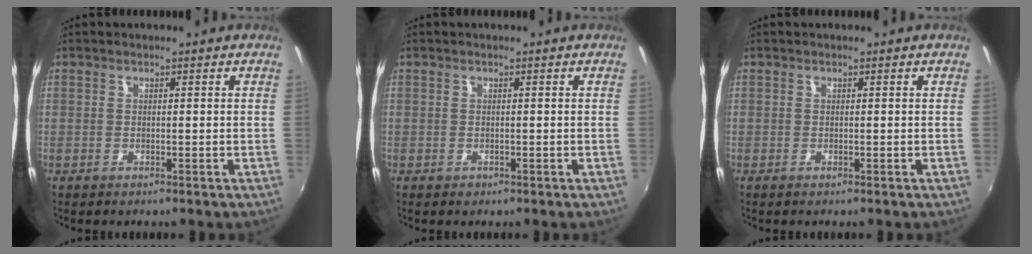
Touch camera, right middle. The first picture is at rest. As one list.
[{"total": 0.7, "force": [-0.4, 0.5, 0.1], "torque": [-0.002, -0.002, -0.005]}, {"total": 0.0}]